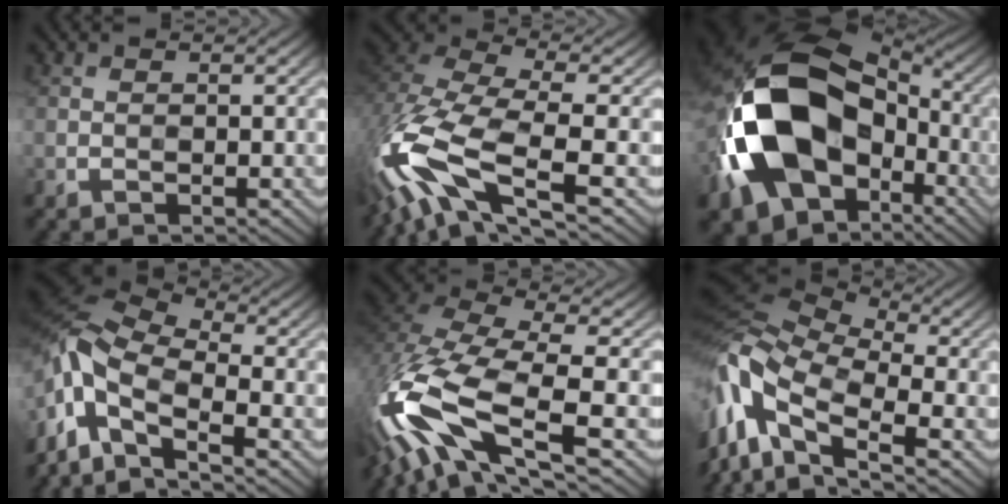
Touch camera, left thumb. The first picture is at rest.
{"total": 13.6, "force": [-5.7, 5.5, 11.1], "torque": [-0.265, -0.024, -0.119]}
{"total": 19.8, "force": [-4.4, 14.0, 13.3], "torque": [-0.292, -0.027, -0.074]}
{"total": 12.5, "force": [-4.3, 5.4, 10.4], "torque": [-0.251, 0.003, -0.095]}
{"total": 15.5, "force": [-6.1, 6.1, 12.9], "torque": [-0.313, -0.026, -0.122]}
{"total": 14.6, "force": [-3.8, 8.1, 11.5], "torque": [-0.284, -0.010, -0.073]}